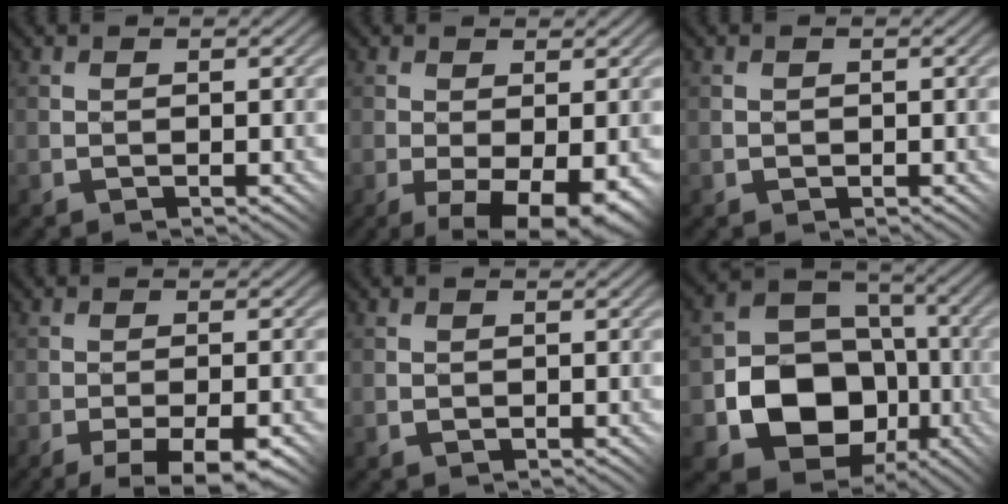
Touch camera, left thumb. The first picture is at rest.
{"total": 7.1, "force": [-2.9, 3.0, 5.7], "torque": [-0.078, -0.019, -0.036]}
{"total": 0.6, "force": [0.0, 0.6, 0.0], "torque": [0.000, -0.002, 0.000]}
{"total": 6.8, "force": [-4.7, 1.8, 4.6], "torque": [-0.073, 0.000, -0.067]}
{"total": 0.6, "force": [-0.1, 0.6, 0.1], "torque": [-0.002, -0.003, -0.001]}
{"total": 13.9, "force": [-4.5, 11.0, 7.2], "torque": [-0.138, -0.039, -0.083]}